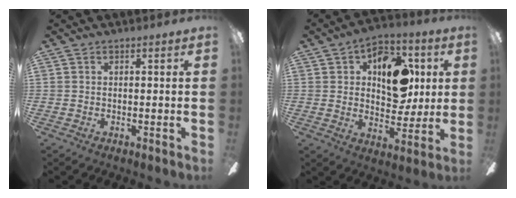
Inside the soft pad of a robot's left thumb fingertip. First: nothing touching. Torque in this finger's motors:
{"motor_torque": [0.36, 0.30, -0.11, 0.11, 0.10]}